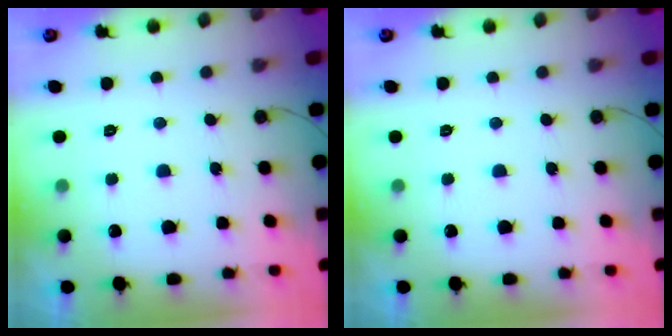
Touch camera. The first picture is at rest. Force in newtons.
{"total": 0.0}